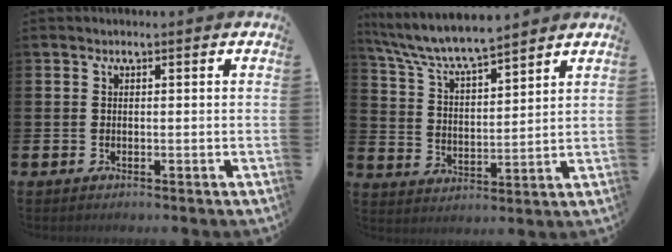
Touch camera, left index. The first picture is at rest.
{"total": 7.4, "force": [7.0, 0.8, 2.3], "torque": [-0.073, -0.042, 0.122]}